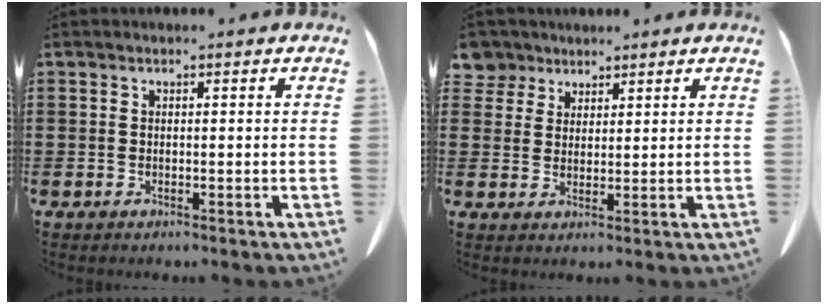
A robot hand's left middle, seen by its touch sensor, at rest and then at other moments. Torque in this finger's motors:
{"motor_torque": [0.24, 0.15, 0.00, 0.01]}